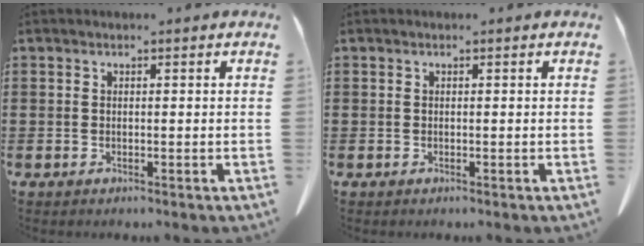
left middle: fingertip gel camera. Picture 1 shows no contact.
{"total": 0.0}